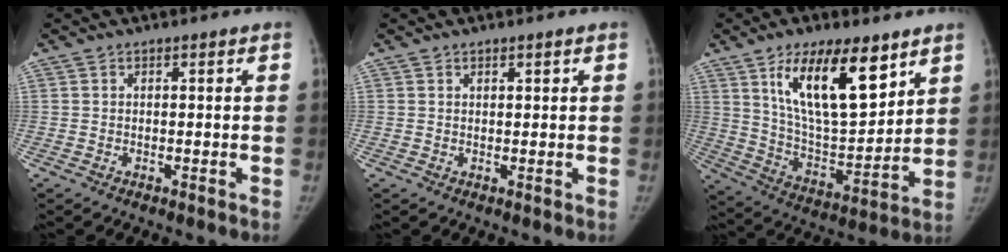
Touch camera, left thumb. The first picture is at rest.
{"total": 0.8, "force": [0.6, 0.4, 0.5], "torque": [-0.002, -0.003, 0.010]}
{"total": 19.2, "force": [10.1, 7.6, 14.4], "torque": [-0.201, -0.051, 0.187]}